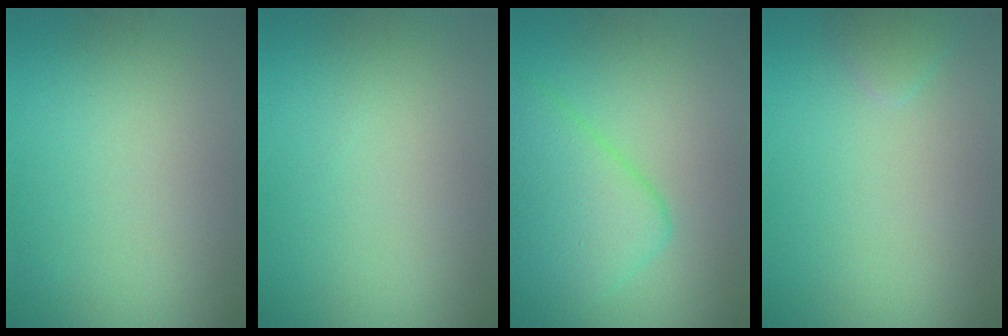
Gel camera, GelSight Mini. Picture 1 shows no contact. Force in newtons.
{"total": 0.0}
{"total": 7.0, "press": 7.0, "slide": 0.3}
{"total": 1.0, "press": 1.0, "slide": 0.1}